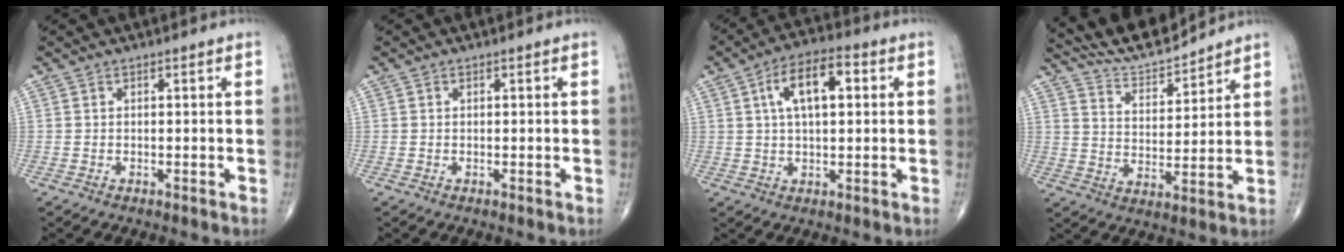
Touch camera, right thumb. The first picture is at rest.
{"total": 0.0}
{"total": 10.3, "force": [2.6, 4.7, 8.7], "torque": [-0.141, 0.017, 0.037]}
{"total": 9.5, "force": [9.3, 0.7, 1.5], "torque": [-0.020, -0.053, 0.181]}